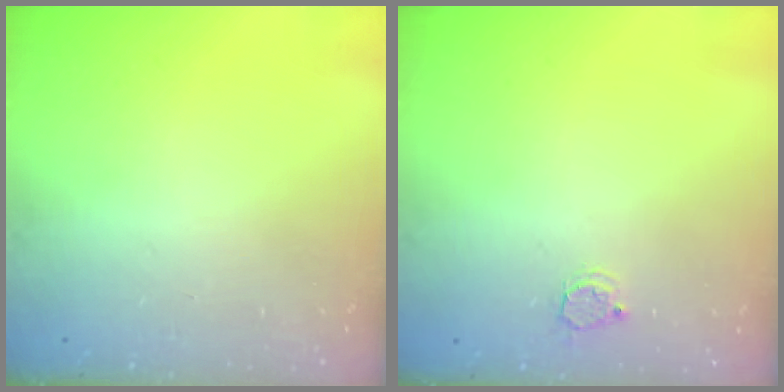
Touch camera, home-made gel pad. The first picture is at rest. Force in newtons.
{"total": 2.7, "press": 2.7, "slide": 0.3}